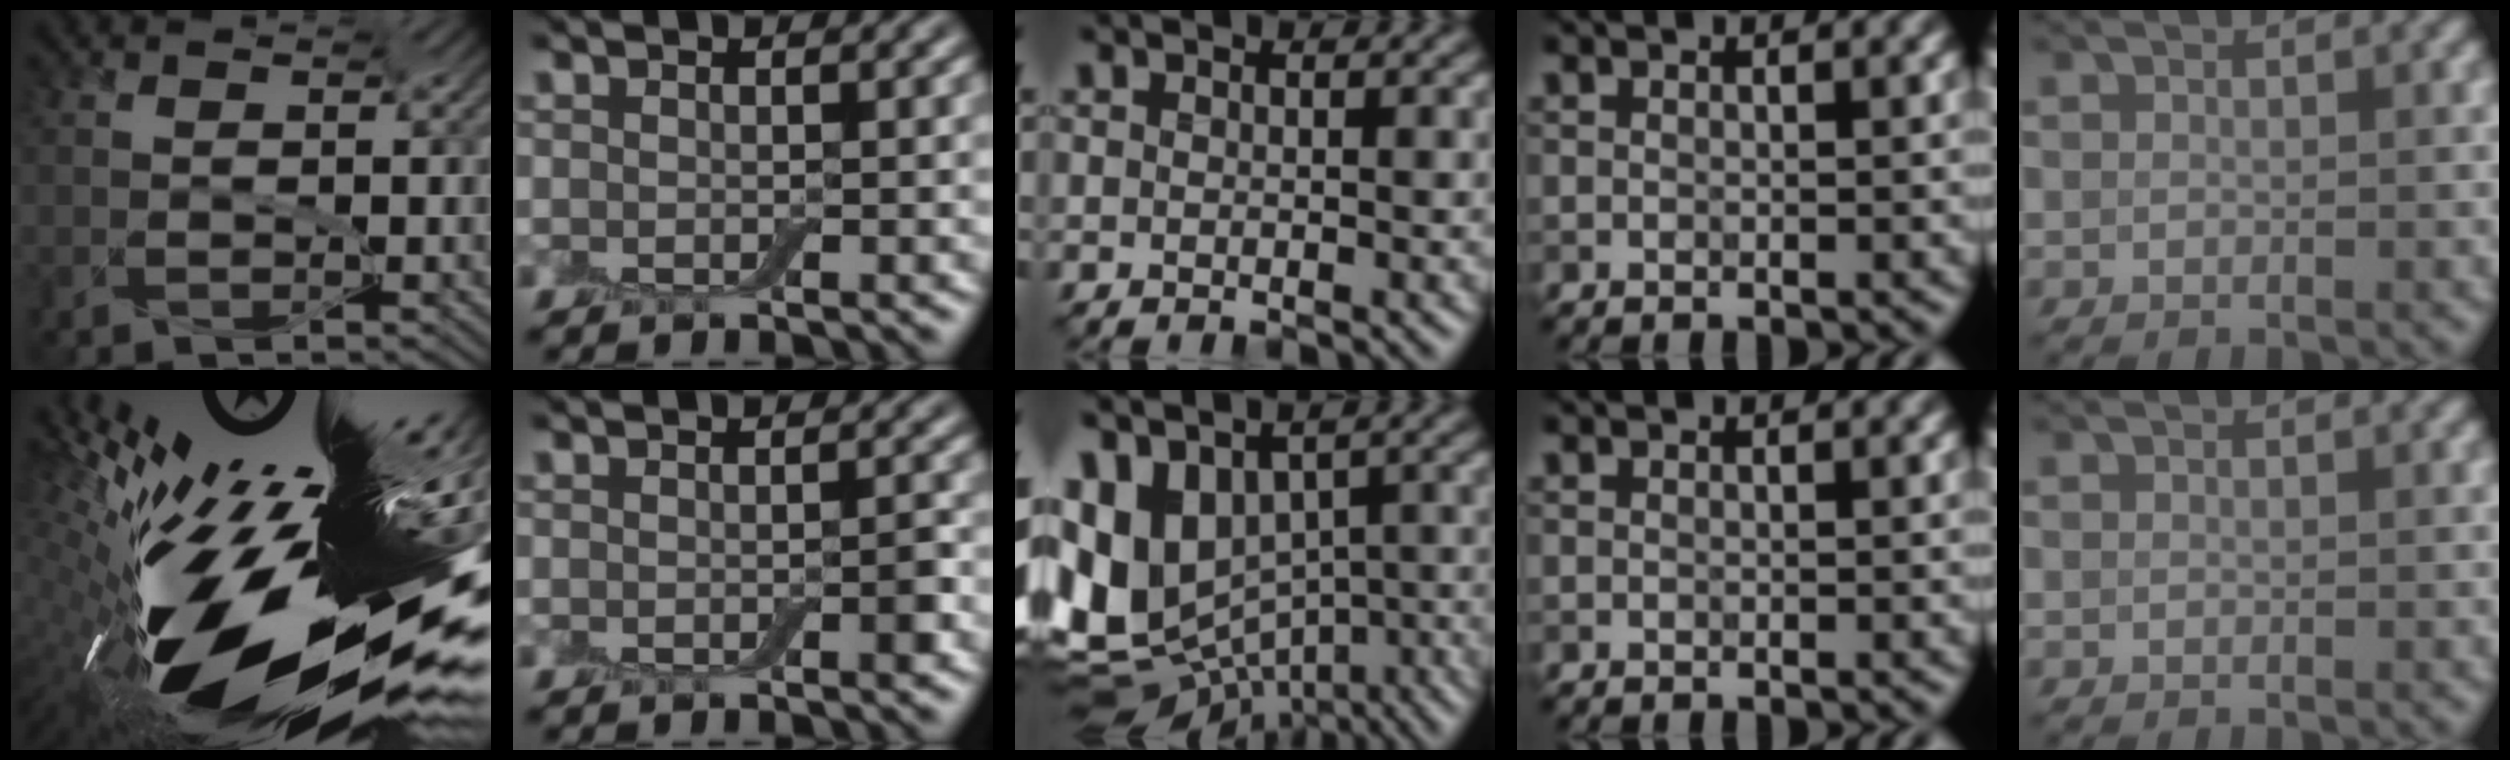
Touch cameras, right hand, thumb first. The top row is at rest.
{"thumb": {"total": 18.2, "force": [-4.4, 5.7, 16.8], "torque": [-0.255, -0.008, -0.078]}, "index": {"total": 0.9, "force": [-0.4, 0.3, 0.6], "torque": [-0.009, 0.001, -0.005]}, "middle": {"total": 14.3, "force": [-1.0, 9.8, 10.4], "torque": [-0.226, -0.012, 0.023]}}